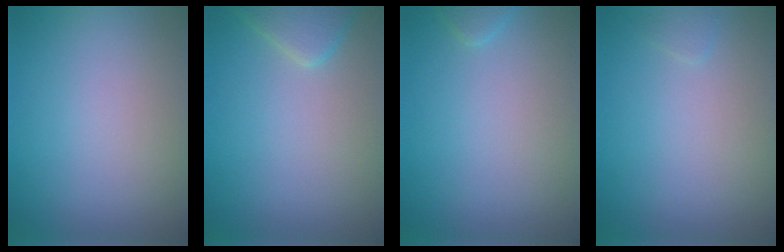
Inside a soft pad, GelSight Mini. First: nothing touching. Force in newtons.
{"total": 2.4, "press": 2.3, "slide": 0.1}
{"total": 0.8, "press": 0.8, "slide": 0.0}
{"total": 0.5, "press": 0.5, "slide": 0.0}